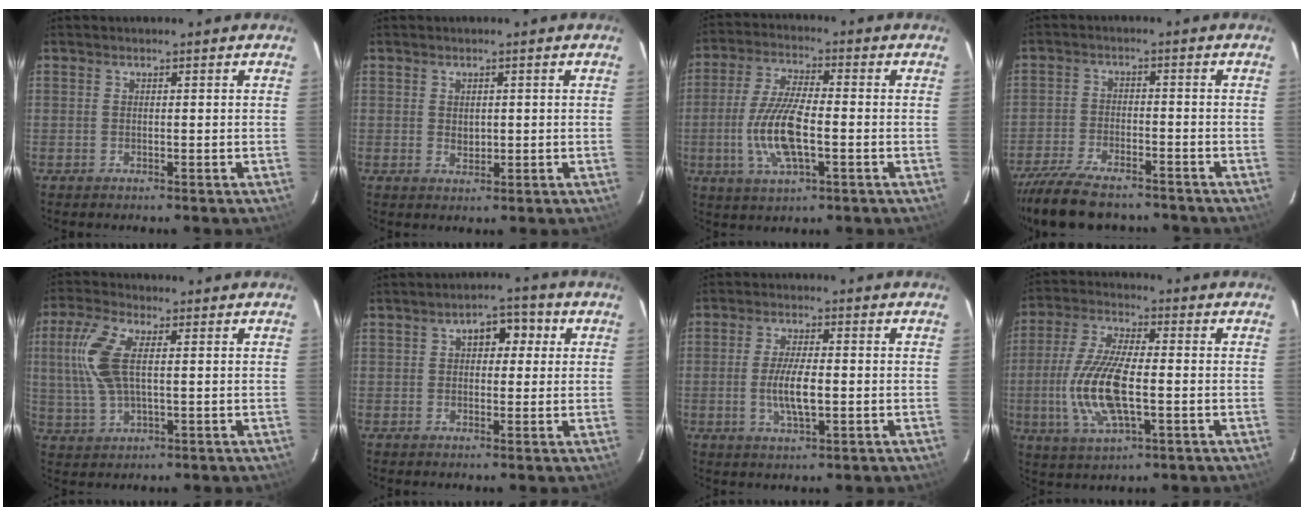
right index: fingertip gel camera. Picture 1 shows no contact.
{"total": 1.8, "force": [0.2, 1.6, 1.0], "torque": [-0.012, 0.000, 0.006]}
{"total": 11.8, "force": [-2.6, 3.7, 10.8], "torque": [-0.225, -0.003, -0.051]}
{"total": 15.0, "force": [-12.5, 4.5, 6.8], "torque": [-0.158, -0.021, -0.207]}
{"total": 10.4, "force": [1.8, 4.6, 9.2], "torque": [-0.203, 0.013, 0.036]}
{"total": 5.0, "force": [1.4, 3.2, 3.6], "torque": [-0.050, 0.023, 0.021]}
{"total": 6.5, "force": [-1.0, 1.9, 6.1], "torque": [-0.120, -0.005, -0.017]}
{"total": 13.8, "force": [-2.4, 4.8, 12.7], "torque": [-0.271, -0.005, -0.047]}